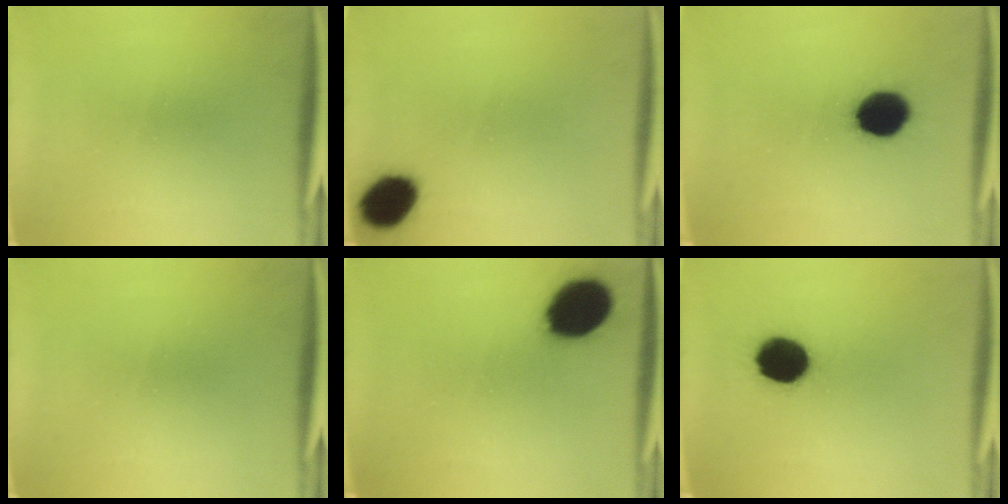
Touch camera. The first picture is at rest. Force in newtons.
{"total": 8.9}
{"total": 12.2}
{"total": 0.0}
{"total": 14.7}
{"total": 12.6}